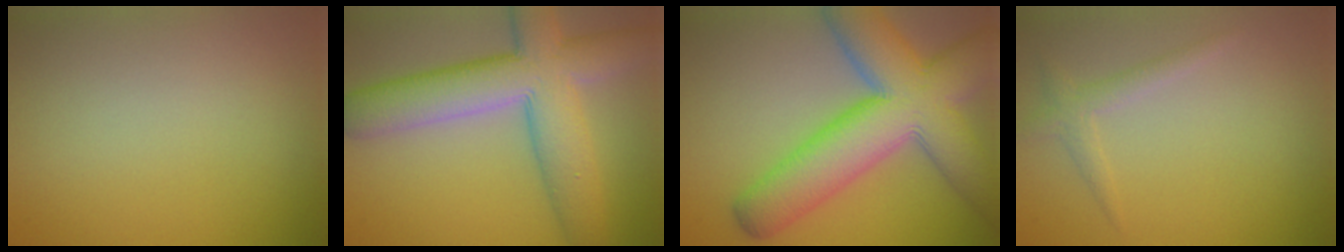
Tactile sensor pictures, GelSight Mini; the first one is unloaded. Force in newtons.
{"total": 9.1, "press": 9.0, "slide": 0.7}
{"total": 12.5, "press": 12.4, "slide": 0.5}
{"total": 1.6, "press": 1.6, "slide": 0.1}